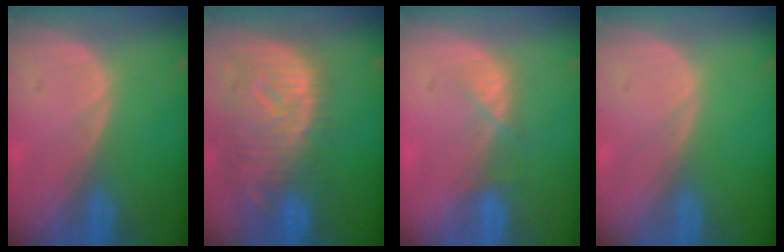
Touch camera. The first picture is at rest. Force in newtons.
{"total": 12.2, "press": 10.5, "slide": 6.1}
{"total": 2.6, "press": 2.5, "slide": 0.8}
{"total": 0.0}